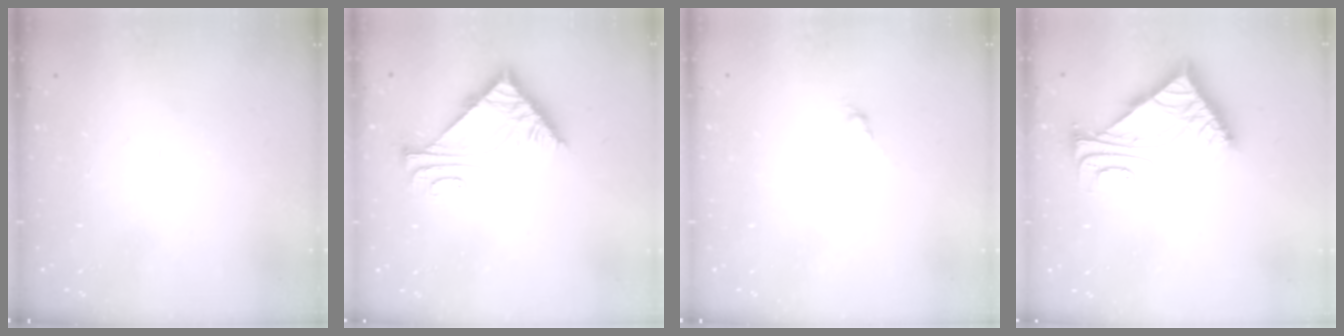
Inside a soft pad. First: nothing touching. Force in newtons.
{"total": 7.4, "press": 7.4, "slide": 0.3}
{"total": 0.0}
{"total": 7.0, "press": 7.0, "slide": 0.2}